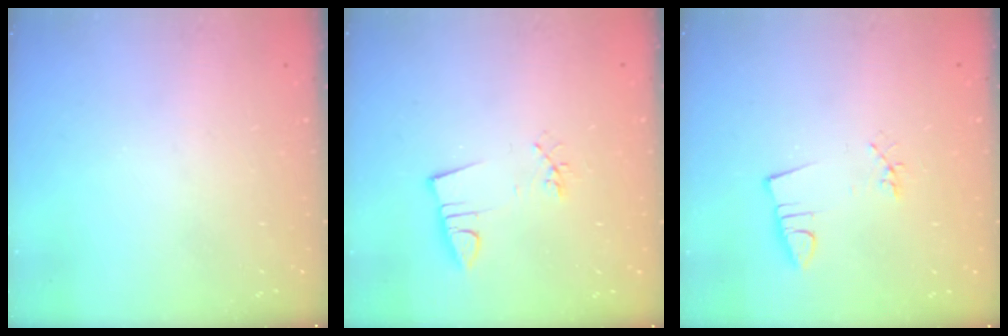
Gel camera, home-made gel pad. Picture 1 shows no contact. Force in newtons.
{"total": 2.9, "press": 1.3, "slide": 2.6}
{"total": 2.6, "press": 0.9, "slide": 2.4}